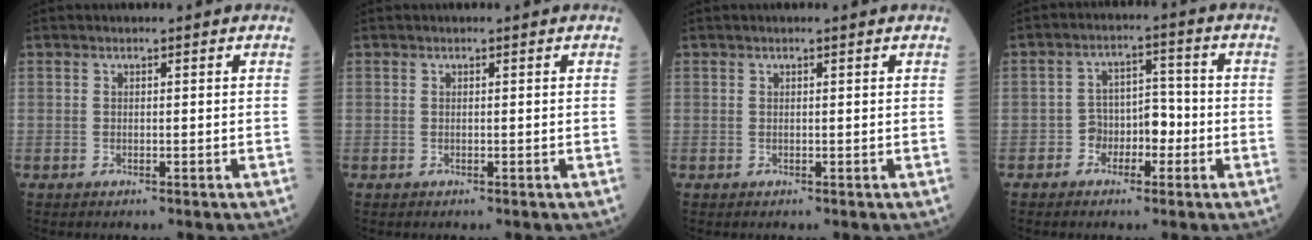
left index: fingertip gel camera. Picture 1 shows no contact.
{"total": 0.0}
{"total": 0.5, "force": [0.4, -0.1, 0.3], "torque": [-0.009, 0.003, 0.009]}
{"total": 4.6, "force": [-1.6, 2.9, 3.3], "torque": [-0.050, 0.017, -0.028]}